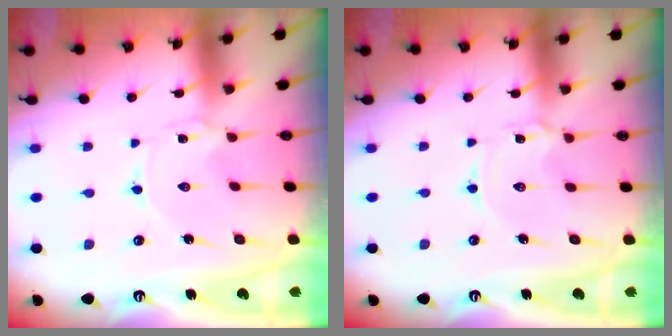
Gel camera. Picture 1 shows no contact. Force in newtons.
{"total": 1.4, "press": 1.4, "slide": 0.2}